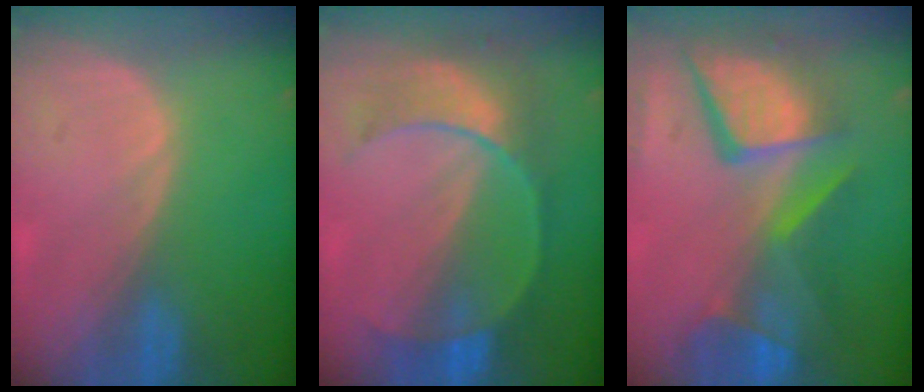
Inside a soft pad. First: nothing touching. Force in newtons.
{"total": 7.9, "press": 7.8, "slide": 1.3}
{"total": 12.9, "press": 10.6, "slide": 7.4}